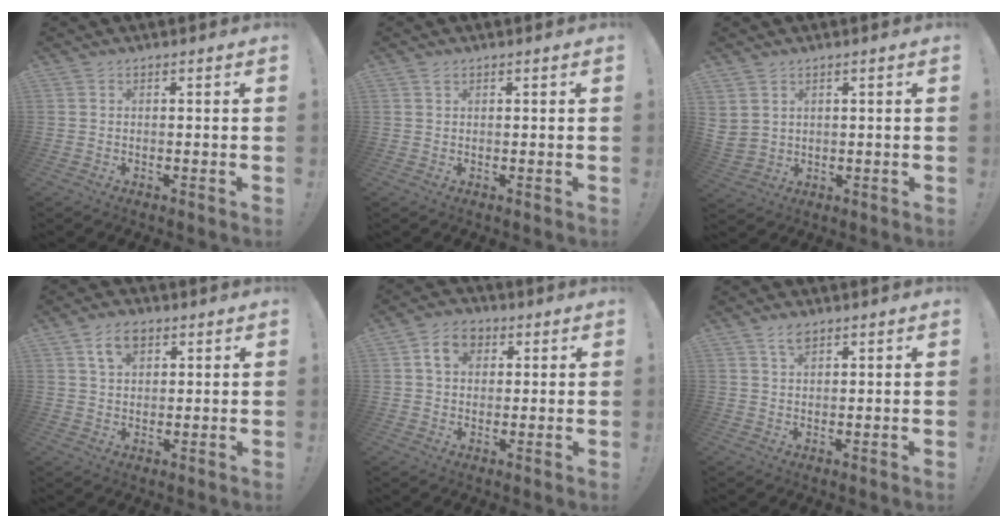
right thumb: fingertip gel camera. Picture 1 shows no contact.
{"total": 1.0, "force": [0.7, 0.4, 0.6], "torque": [-0.009, 0.000, 0.012]}
{"total": 3.3, "force": [2.1, 2.2, 1.2], "torque": [-0.028, -0.007, 0.044]}
{"total": 6.8, "force": [3.5, 4.3, 4.0], "torque": [-0.064, -0.001, 0.064]}
{"total": 8.0, "force": [3.0, 6.0, 4.3], "torque": [-0.065, 0.006, 0.056]}
{"total": 3.4, "force": [2.2, 1.6, 2.0], "torque": [-0.035, -0.004, 0.039]}